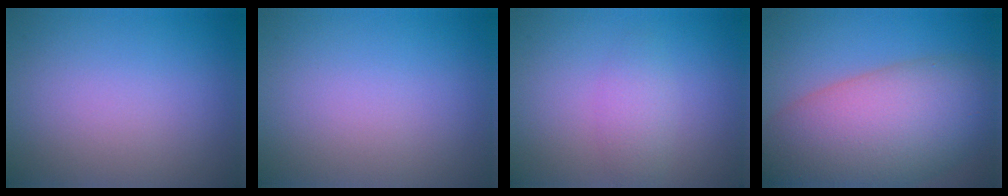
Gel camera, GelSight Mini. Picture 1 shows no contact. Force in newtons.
{"total": 0.0}
{"total": 2.0, "press": 2.0, "slide": 0.2}
{"total": 13.1, "press": 13.1, "slide": 1.0}